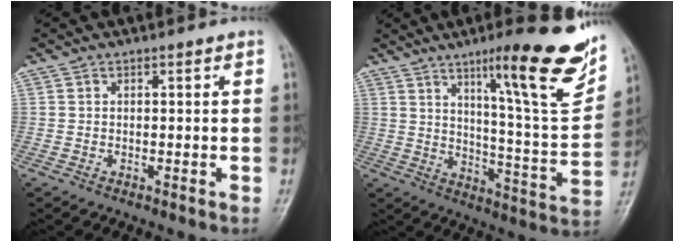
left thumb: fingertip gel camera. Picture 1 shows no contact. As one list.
[{"total": 21.1, "force": [11.8, 3.4, 17.1], "torque": [-0.205, -0.055, 0.176]}]